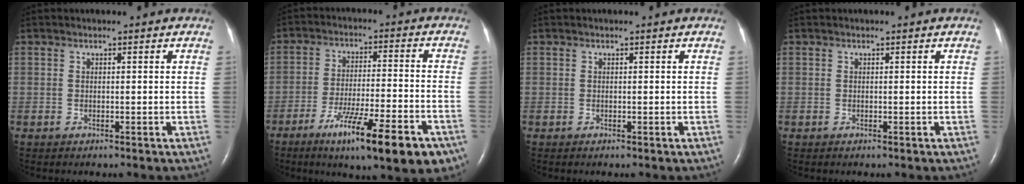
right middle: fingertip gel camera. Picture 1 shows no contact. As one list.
[{"total": 16.5, "force": [-9.7, 2.0, 13.2], "torque": [-0.163, -0.023, -0.147]}, {"total": 0.0}, {"total": 0.0}]